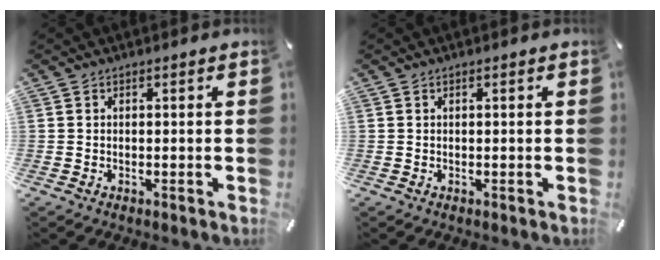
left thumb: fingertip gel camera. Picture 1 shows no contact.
{"total": 0.0}